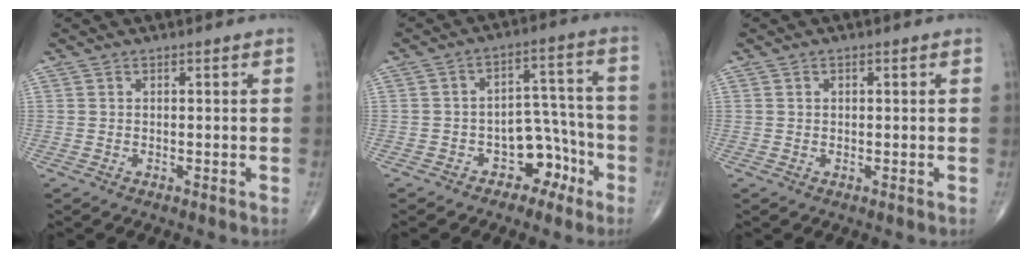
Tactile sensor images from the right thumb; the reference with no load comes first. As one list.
[{"total": 8.3, "force": [-4.5, 5.8, 4.0], "torque": [-0.014, 0.061, -0.067]}, {"total": 0.6, "force": [0.2, 0.4, 0.3], "torque": [-0.003, 0.000, 0.003]}]